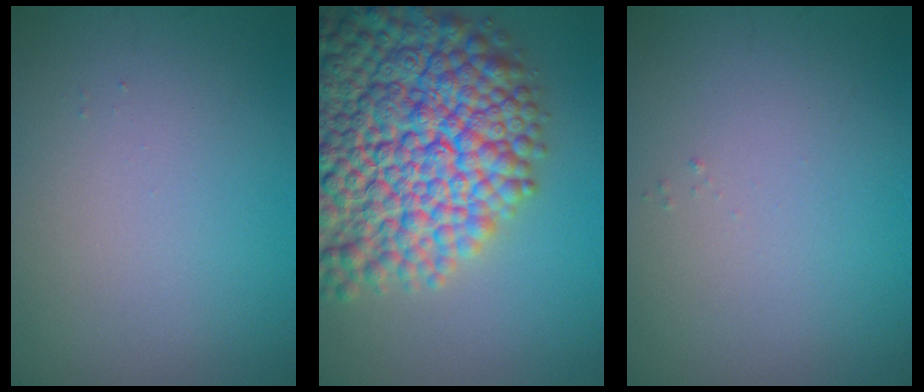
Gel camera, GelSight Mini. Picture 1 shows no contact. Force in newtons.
{"total": 16.1, "press": 16.0, "slide": 0.8}
{"total": 0.0}